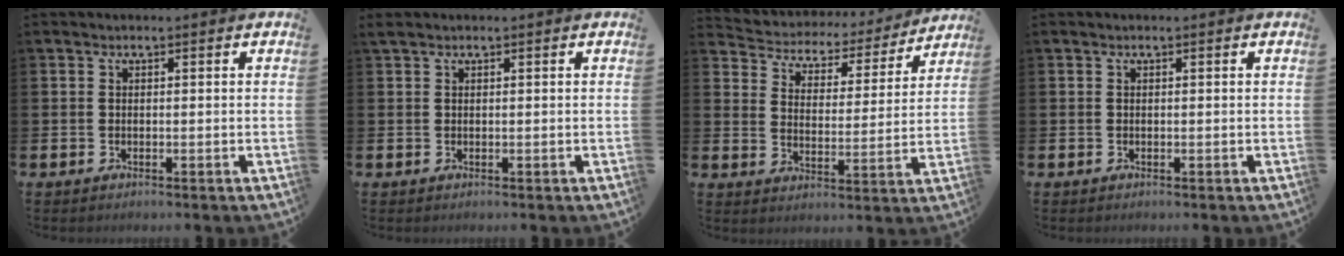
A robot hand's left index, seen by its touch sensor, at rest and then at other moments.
{"total": 0.6, "force": [0.5, 0.1, 0.3], "torque": [-0.002, 0.001, 0.008]}
{"total": 4.4, "force": [3.9, 1.9, 0.2], "torque": [-0.035, -0.035, 0.059]}
{"total": 0.0}